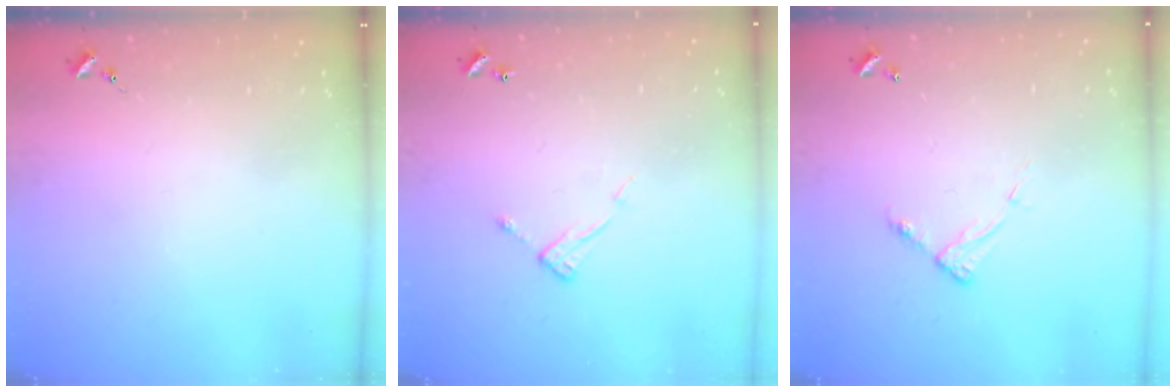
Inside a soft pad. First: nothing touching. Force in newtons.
{"total": 7.3, "press": 7.3, "slide": 0.4}
{"total": 6.4, "press": 6.4, "slide": 0.6}